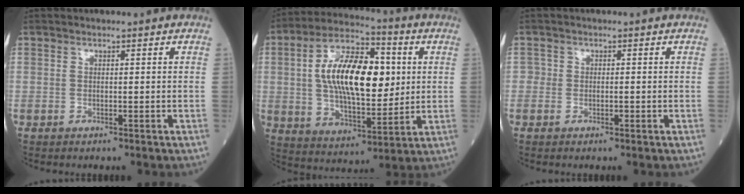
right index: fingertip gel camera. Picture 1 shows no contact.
{"total": 17.7, "force": [2.8, 7.4, 15.9], "torque": [-0.290, 0.019, 0.047]}
{"total": 1.3, "force": [-0.4, 1.0, 0.7], "torque": [-0.004, 0.002, -0.007]}